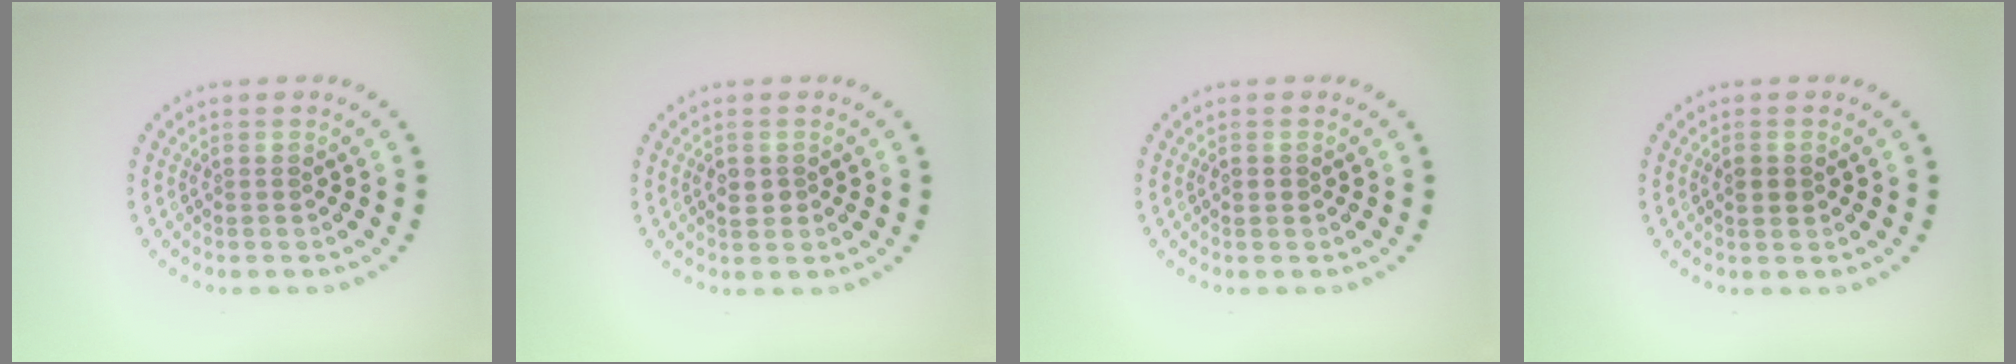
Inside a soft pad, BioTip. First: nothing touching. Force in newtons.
{"total": 1.3, "press": 1.2, "slide": 0.3}
{"total": 0.9, "press": 0.9, "slide": 0.0}
{"total": 1.2, "press": 1.2, "slide": 0.0}